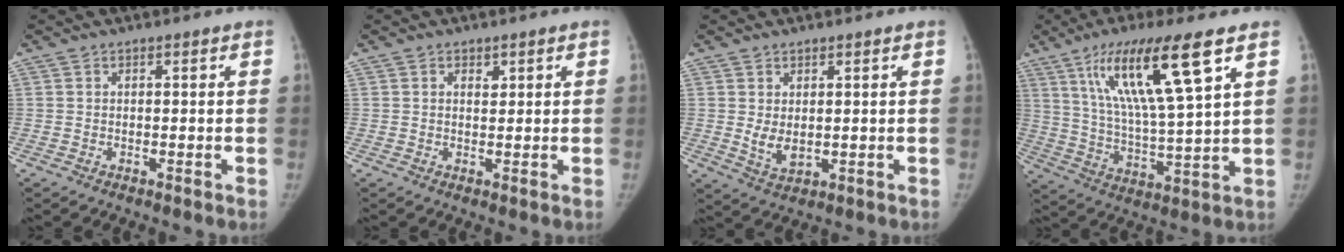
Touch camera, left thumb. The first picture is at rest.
{"total": 1.5, "force": [0.8, 0.9, 0.8], "torque": [-0.004, -0.004, 0.013]}
{"total": 4.0, "force": [0.8, 2.3, 3.2], "torque": [-0.051, -0.016, 0.025]}
{"total": 18.0, "force": [8.9, 2.4, 15.4], "torque": [-0.281, -0.036, 0.163]}